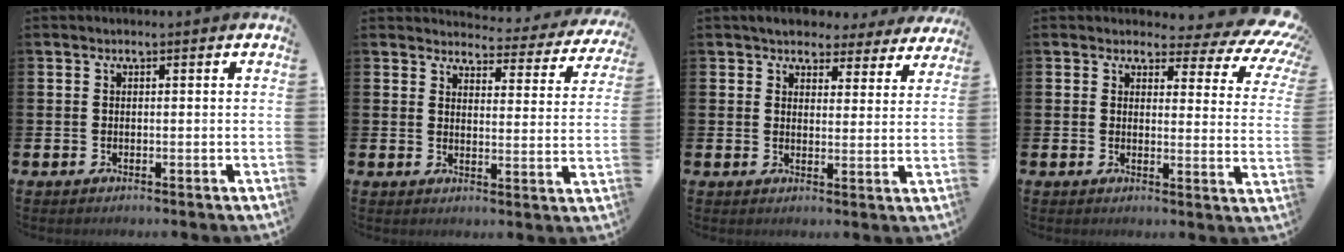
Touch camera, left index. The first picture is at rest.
{"total": 3.1, "force": [3.0, 0.8, 0.4], "torque": [-0.012, -0.032, 0.044]}
{"total": 4.4, "force": [4.0, 1.7, 0.4], "torque": [-0.017, -0.024, 0.068]}
{"total": 3.7, "force": [2.8, 1.9, 1.5], "torque": [-0.020, -0.036, 0.037]}